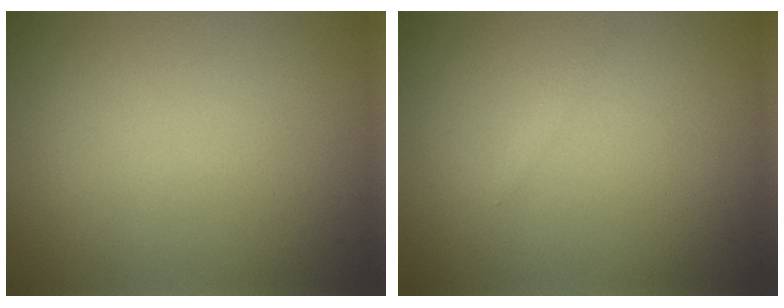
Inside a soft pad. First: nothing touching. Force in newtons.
{"total": 0.6, "press": 0.6, "slide": 0.0}